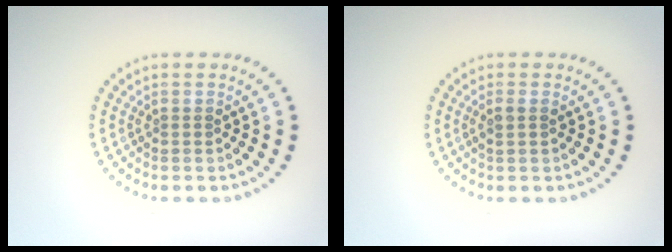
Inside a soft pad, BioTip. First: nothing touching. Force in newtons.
{"total": 1.1, "press": 0.9, "slide": 0.5}